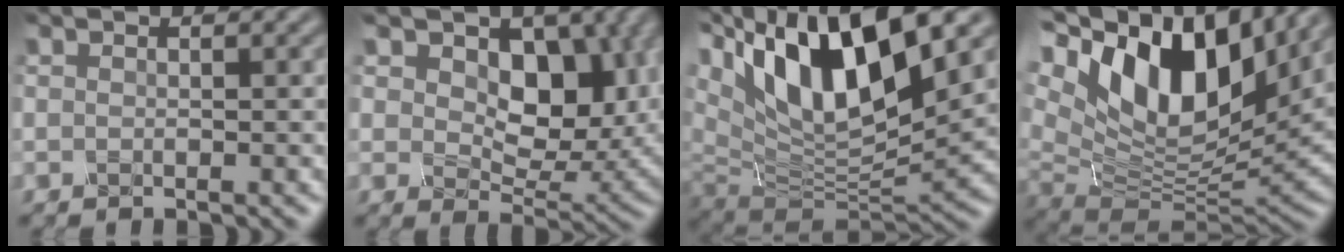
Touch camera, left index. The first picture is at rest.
{"total": 9.4, "force": [2.5, 5.9, 6.9], "torque": [-0.101, -0.015, 0.033]}
{"total": 15.2, "force": [6.2, 6.4, 12.3], "torque": [-0.235, 0.021, 0.103]}
{"total": 15.3, "force": [6.0, 7.9, 11.6], "torque": [-0.221, 0.026, 0.095]}